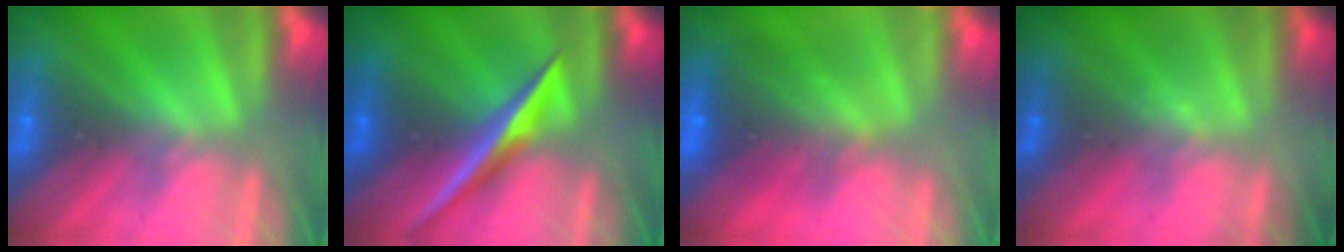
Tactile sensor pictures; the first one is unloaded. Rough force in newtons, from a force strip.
{"total": 1.9}
{"total": 7.4}
{"total": 1.3}